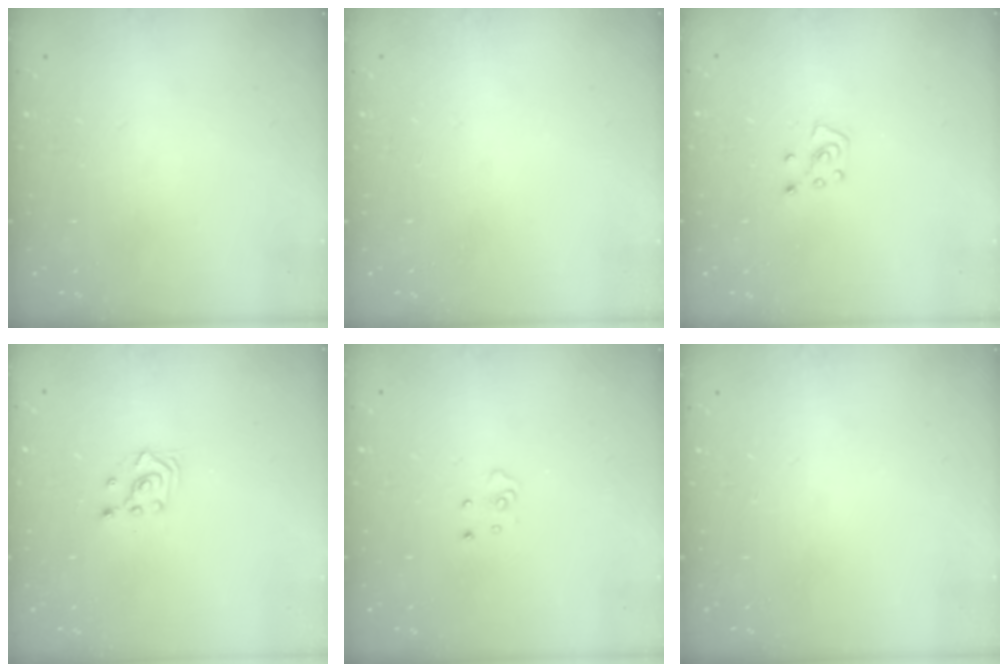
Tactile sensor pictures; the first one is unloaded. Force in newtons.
{"total": 0.0}
{"total": 5.0, "press": 5.0, "slide": 0.4}
{"total": 2.3, "press": 2.3, "slide": 0.3}
{"total": 3.6, "press": 3.6, "slide": 0.3}
{"total": 0.0}